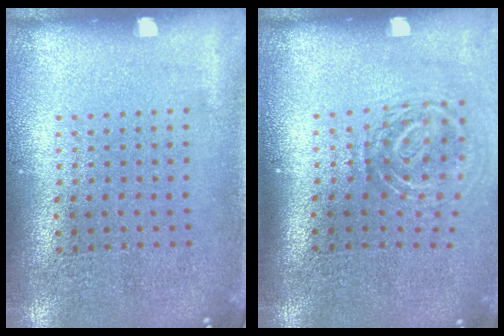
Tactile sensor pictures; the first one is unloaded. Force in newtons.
{"total": 1.8, "press": 1.2, "slide": 1.4}